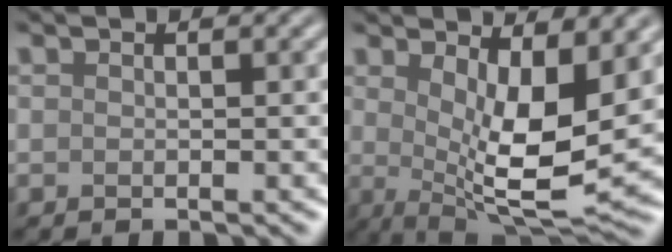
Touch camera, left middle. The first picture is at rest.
{"total": 8.8, "force": [1.6, 3.2, 8.0], "torque": [-0.136, -0.019, 0.031]}